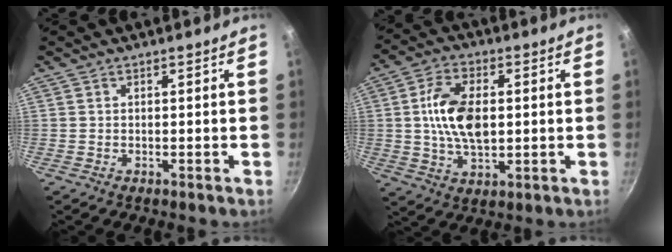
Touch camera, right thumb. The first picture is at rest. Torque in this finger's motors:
{"motor_torque": [1.96, 1.93, 1.65, -0.48, 0.15]}